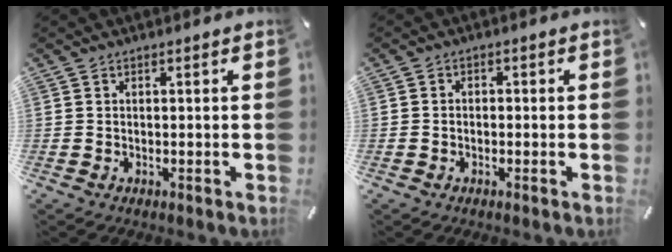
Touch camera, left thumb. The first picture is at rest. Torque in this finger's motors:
{"motor_torque": [-0.14, -0.65, -0.06, 0.14, -0.12]}